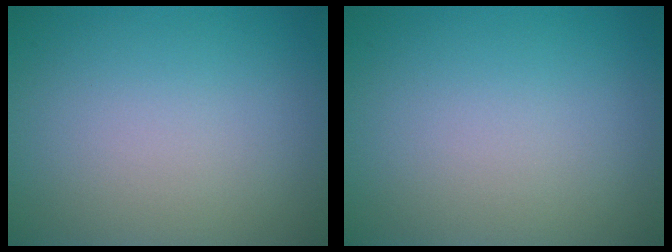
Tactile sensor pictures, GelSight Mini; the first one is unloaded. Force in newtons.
{"total": 0.0}